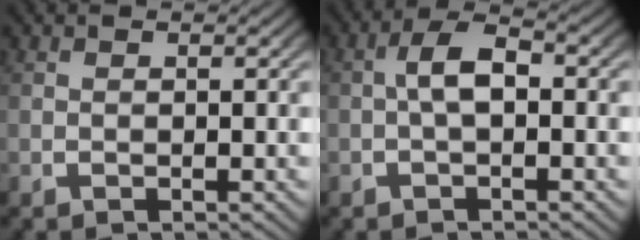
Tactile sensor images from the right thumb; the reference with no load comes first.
{"total": 3.9, "force": [0.0, 2.1, 3.4], "torque": [-0.062, 0.005, -0.004]}